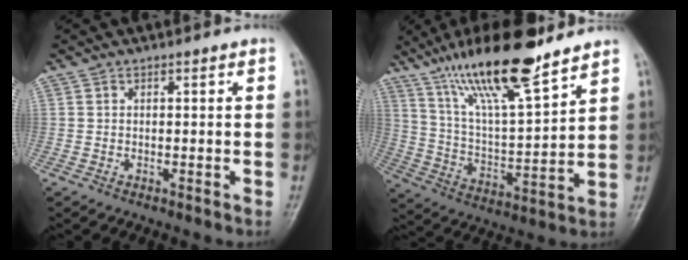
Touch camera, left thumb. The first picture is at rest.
{"total": 19.2, "force": [13.8, 3.9, 12.8], "torque": [-0.208, -0.061, 0.251]}